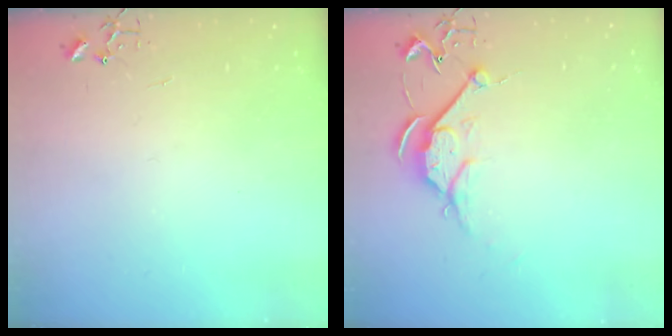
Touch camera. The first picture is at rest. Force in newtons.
{"total": 7.9, "press": 7.8, "slide": 0.9}